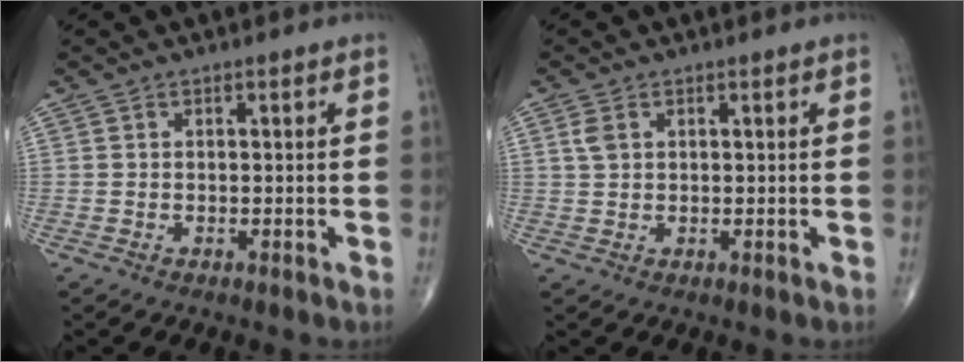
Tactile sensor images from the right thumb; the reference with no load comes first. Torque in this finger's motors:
{"motor_torque": [-0.34, 0.25, -0.09, -0.07, 0.05]}